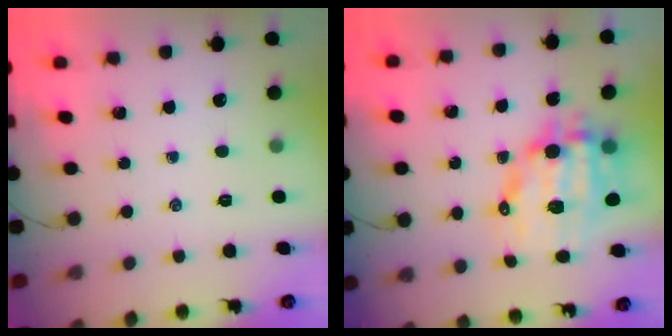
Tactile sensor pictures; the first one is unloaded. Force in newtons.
{"total": 12.8, "press": 12.5, "slide": 2.7}